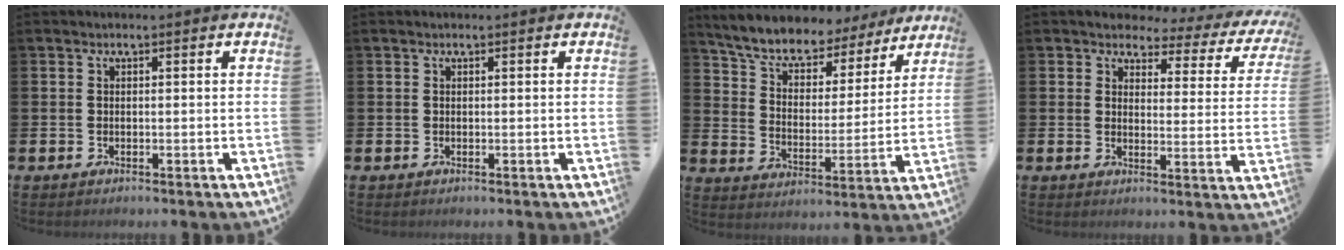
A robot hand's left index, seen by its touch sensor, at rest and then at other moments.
{"total": 0.0}
{"total": 7.2, "force": [6.6, 2.3, 1.5], "torque": [-0.071, -0.046, 0.115]}
{"total": 2.6, "force": [1.9, 1.7, 0.6], "torque": [-0.028, -0.022, 0.022]}